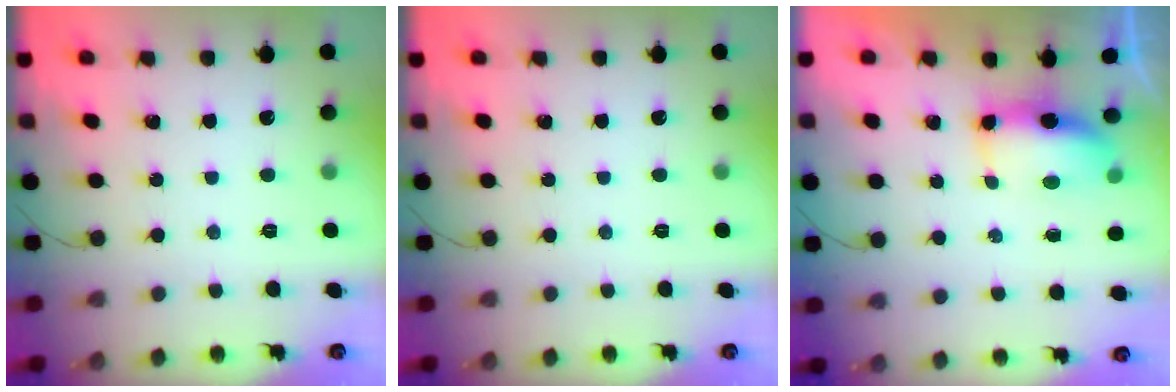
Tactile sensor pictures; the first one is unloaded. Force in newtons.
{"total": 0.0}
{"total": 7.0, "press": 7.0, "slide": 0.7}